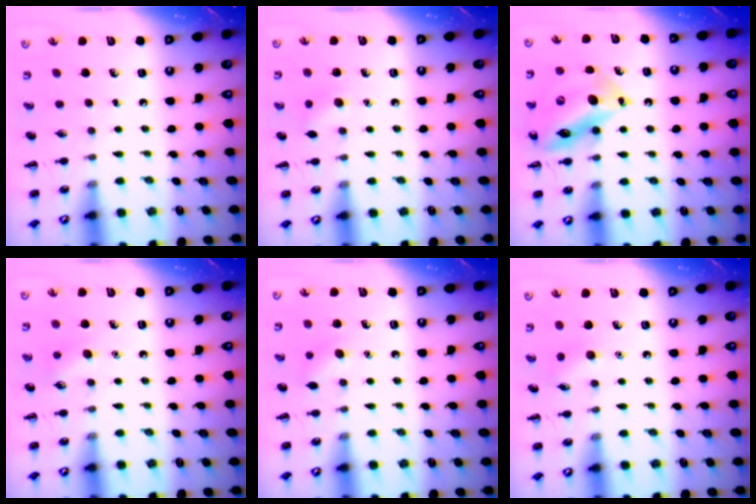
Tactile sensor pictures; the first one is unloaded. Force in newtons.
{"total": 6.1, "press": 5.9, "slide": 1.4}
{"total": 16.1, "press": 15.9, "slide": 2.8}
{"total": 6.9, "press": 6.7, "slide": 1.7}
{"total": 5.9, "press": 5.8, "slide": 1.4}
{"total": 5.3, "press": 5.1, "slide": 1.3}